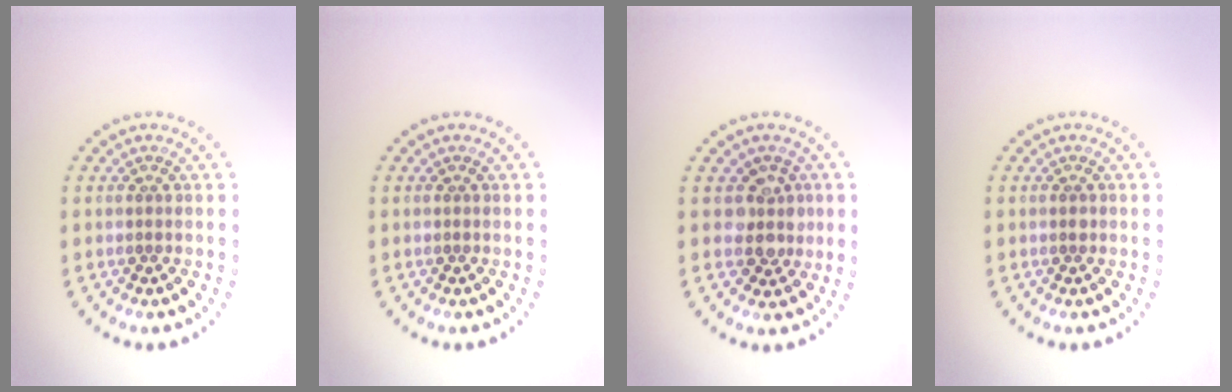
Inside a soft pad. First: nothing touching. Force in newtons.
{"total": 0.0}
{"total": 2.5, "press": 2.0, "slide": 1.5}
{"total": 0.7, "press": 0.7, "slide": 0.1}